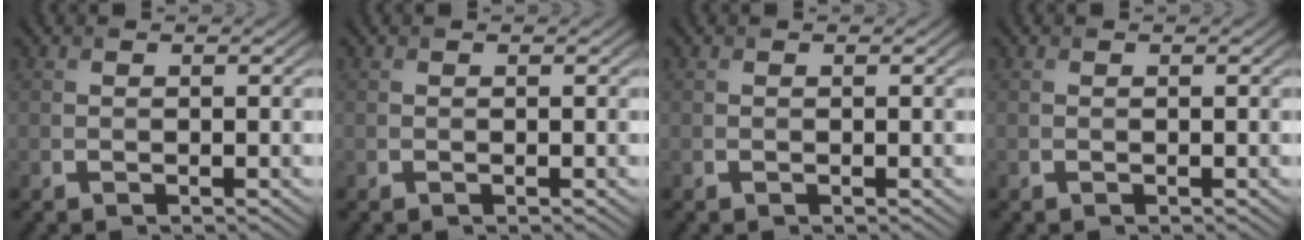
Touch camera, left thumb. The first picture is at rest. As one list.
[{"total": 0.0}, {"total": 0.0}, {"total": 0.0}]